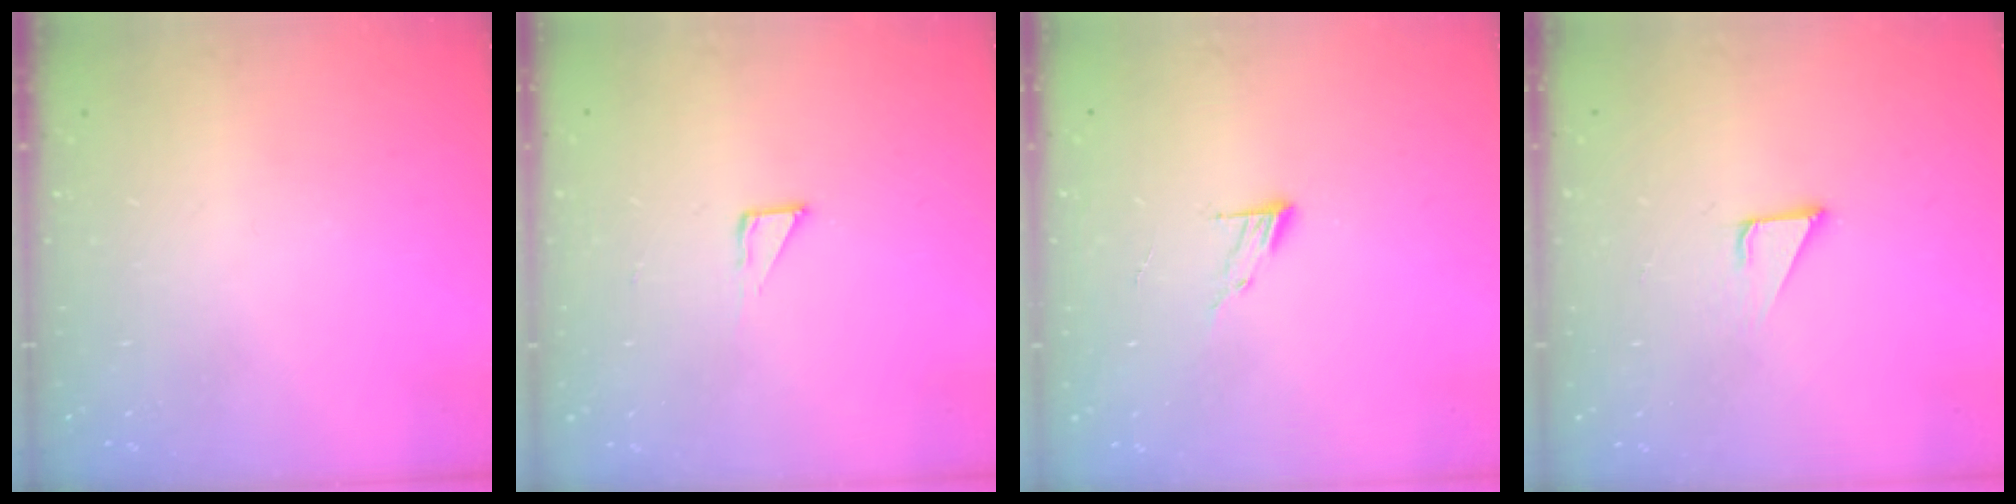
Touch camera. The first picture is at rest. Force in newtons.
{"total": 2.6, "press": 2.6, "slide": 0.1}
{"total": 4.6, "press": 4.5, "slide": 0.5}
{"total": 3.2, "press": 3.2, "slide": 0.1}